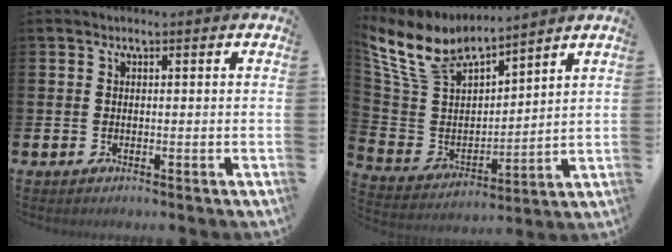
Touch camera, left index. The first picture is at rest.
{"total": 9.0, "force": [7.6, 3.7, 3.0], "torque": [-0.106, -0.047, 0.138]}